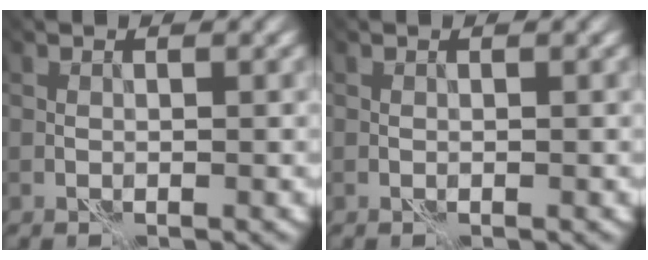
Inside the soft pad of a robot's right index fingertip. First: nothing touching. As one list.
[{"total": 0.0}]